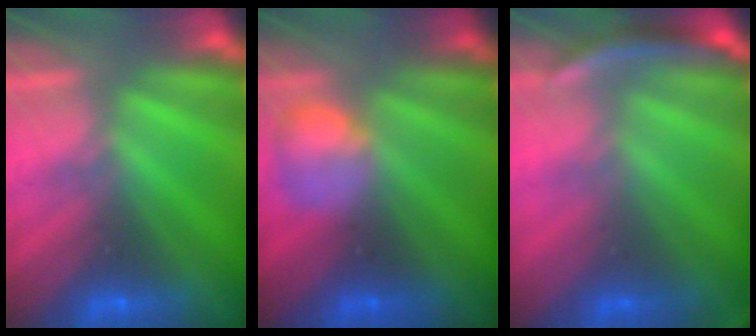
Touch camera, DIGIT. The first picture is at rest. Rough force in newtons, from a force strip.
{"total": 2.3}
{"total": 2.8}